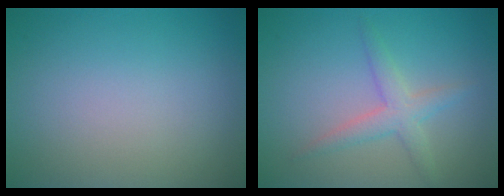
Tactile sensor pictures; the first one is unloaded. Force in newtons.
{"total": 2.5, "press": 2.5, "slide": 0.1}